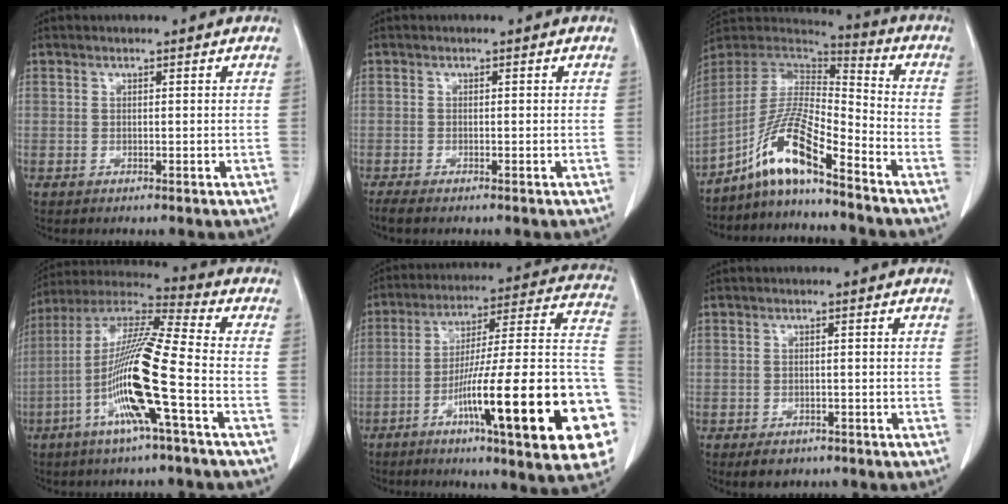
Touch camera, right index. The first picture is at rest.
{"total": 1.3, "force": [-0.9, 0.1, 0.9], "torque": [-0.025, -0.006, -0.020]}
{"total": 11.6, "force": [-8.1, 1.1, 8.3], "torque": [-0.167, 0.011, -0.155]}
{"total": 15.9, "force": [-5.0, -0.5, 15.1], "torque": [-0.302, -0.004, -0.106]}
{"total": 28.7, "force": [-9.4, 2.0, 27.0], "torque": [-0.302, -0.009, -0.148]}
{"total": 3.3, "force": [-2.2, 2.1, 1.2], "torque": [-0.014, 0.001, -0.023]}